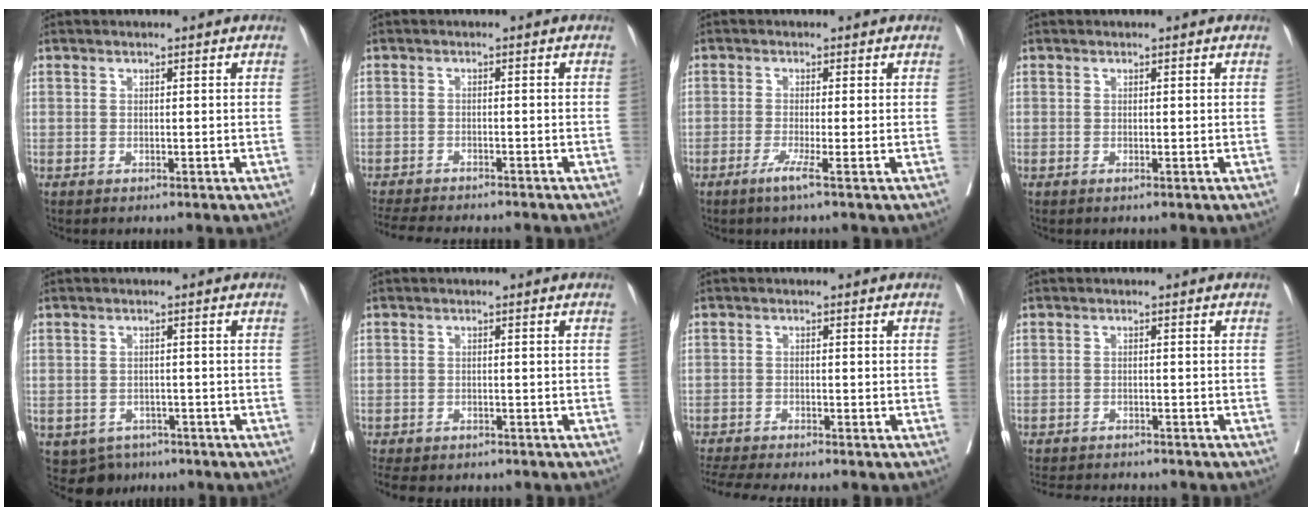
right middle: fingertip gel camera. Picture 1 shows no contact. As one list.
[{"total": 10.9, "force": [-9.9, 0.9, 4.3], "torque": [-0.068, -0.014, -0.137]}, {"total": 2.5, "force": [-1.0, -1.5, 1.8], "torque": [-0.032, -0.007, -0.025]}, {"total": 0.9, "force": [0.3, -0.8, 0.0], "torque": [0.001, -0.002, 0.001]}, {"total": 4.1, "force": [-2.8, 2.9, 0.6], "torque": [0.001, 0.004, -0.037]}, {"total": 7.7, "force": [-6.7, 2.3, 3.2], "torque": [-0.056, -0.001, -0.088]}, {"total": 6.6, "force": [-5.9, -1.3, 2.6], "torque": [-0.040, -0.014, -0.099]}, {"total": 9.3, "force": [-8.8, 1.0, 3.0], "torque": [-0.046, -0.006, -0.118]}]